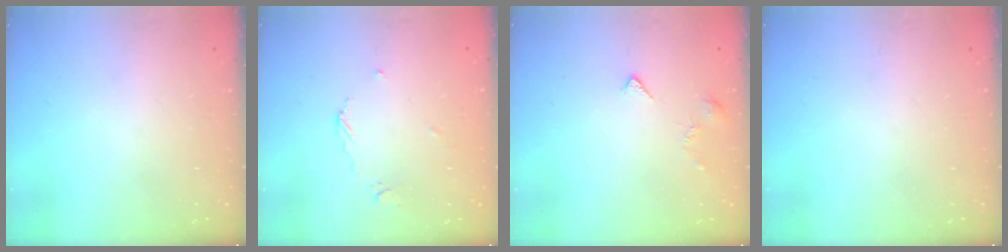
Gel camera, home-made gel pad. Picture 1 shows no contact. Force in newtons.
{"total": 4.3, "press": 4.3, "slide": 0.6}
{"total": 2.1, "press": 2.0, "slide": 0.4}
{"total": 0.0}